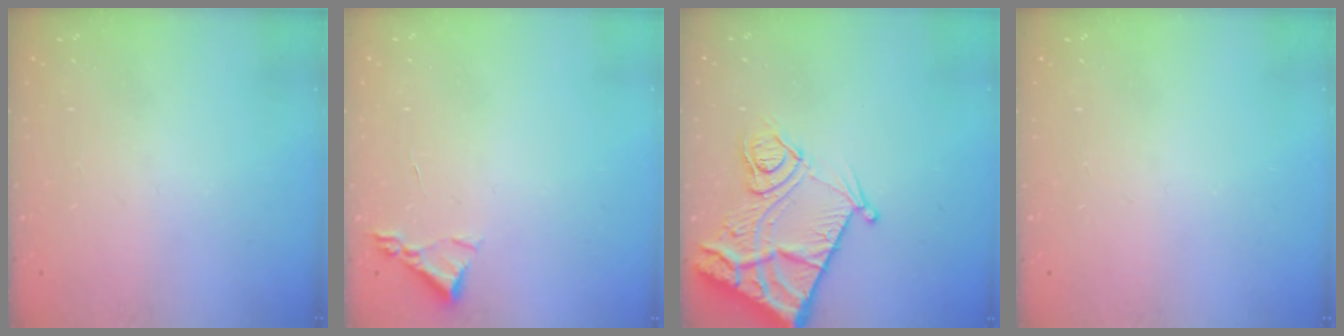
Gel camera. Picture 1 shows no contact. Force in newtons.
{"total": 2.2, "press": 2.2, "slide": 0.3}
{"total": 13.7, "press": 13.7, "slide": 1.4}
{"total": 0.0}